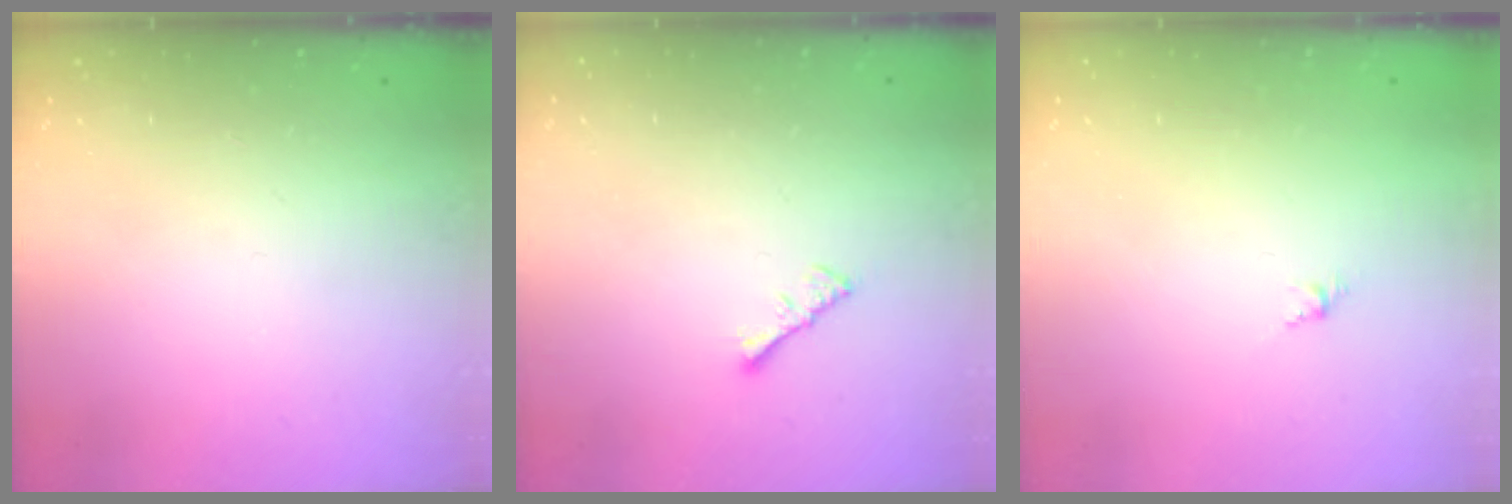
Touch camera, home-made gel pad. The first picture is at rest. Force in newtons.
{"total": 1.1, "press": 1.1, "slide": 0.4}
{"total": 1.6, "press": 1.5, "slide": 0.5}